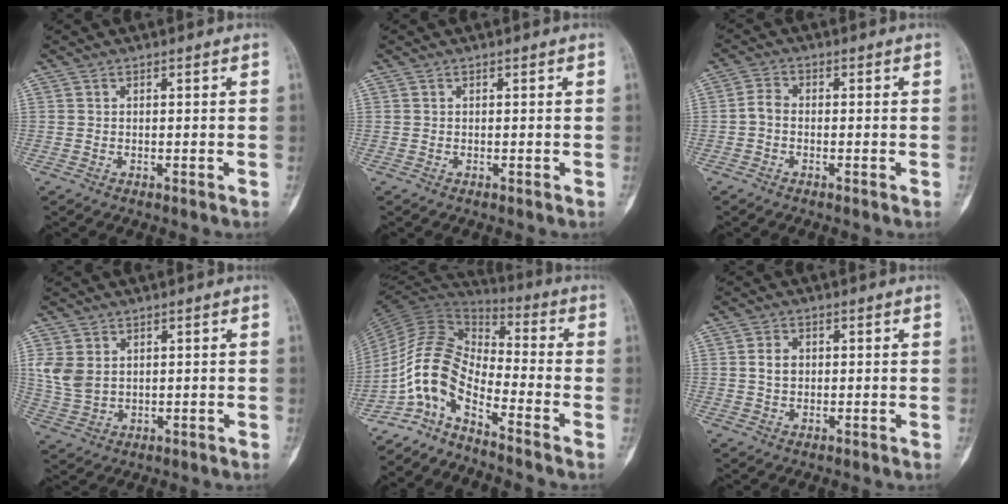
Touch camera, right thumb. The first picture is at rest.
{"total": 0.0}
{"total": 2.6, "force": [-0.7, 1.8, 1.8], "torque": [-0.034, 0.010, -0.023]}
{"total": 6.1, "force": [1.6, 4.5, 3.7], "torque": [-0.068, -0.005, 0.044]}
{"total": 11.5, "force": [-6.8, 4.6, 8.1], "torque": [-0.154, 0.081, -0.143]}
{"total": 3.0, "force": [0.3, 2.3, 1.9], "torque": [-0.029, 0.004, 0.005]}